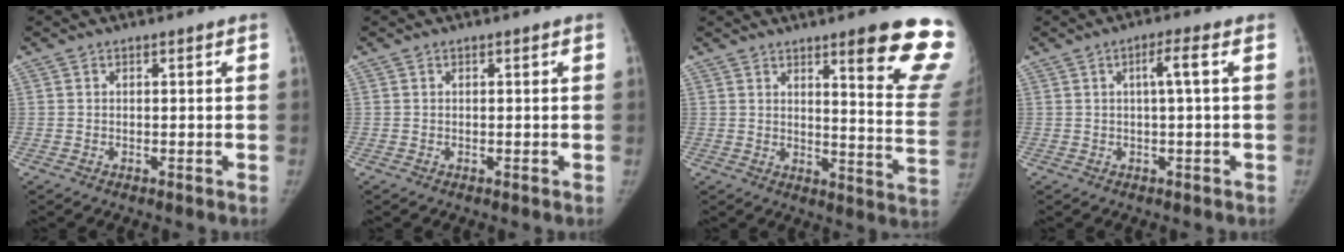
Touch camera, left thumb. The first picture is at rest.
{"total": 0.0}
{"total": 17.8, "force": [11.5, 2.4, 13.4], "torque": [-0.140, -0.074, 0.142]}
{"total": 3.2, "force": [0.4, -0.3, 3.2], "torque": [-0.065, 0.011, 0.010]}